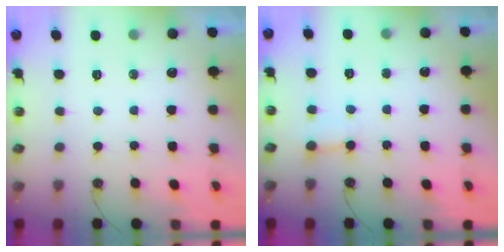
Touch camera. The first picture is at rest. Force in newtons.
{"total": 2.8, "press": 2.8, "slide": 0.5}